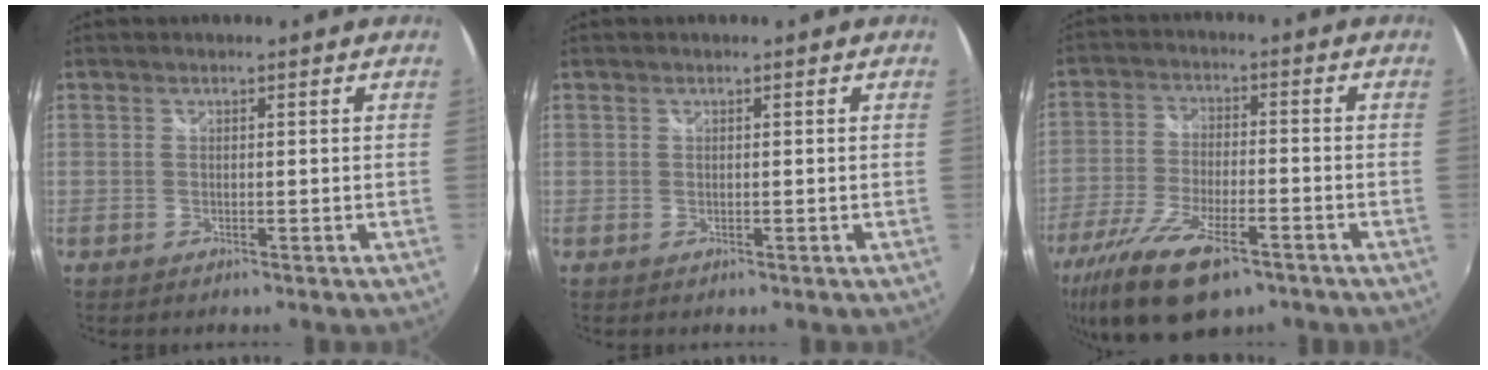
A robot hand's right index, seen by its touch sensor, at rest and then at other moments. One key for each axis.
{"total": 0.0}
{"total": 16.3, "fx": -10.6, "fy": 5.8, "fz": 10.9, "tx": -0.238, "ty": -0.047, "tz": -0.192}